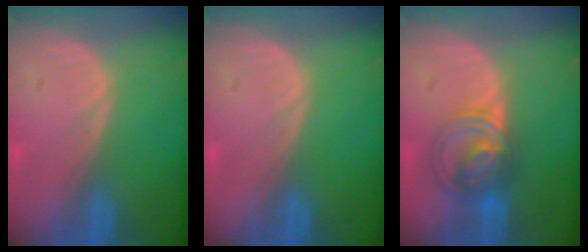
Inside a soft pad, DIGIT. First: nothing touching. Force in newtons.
{"total": 0.0}
{"total": 6.9, "press": 6.5, "slide": 2.2}